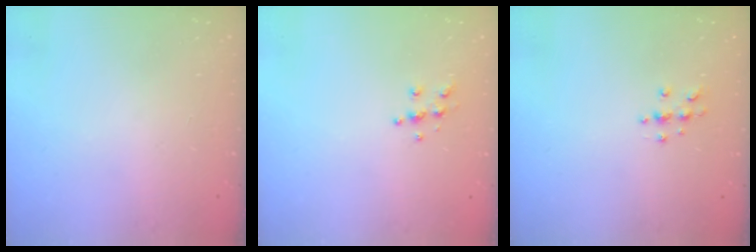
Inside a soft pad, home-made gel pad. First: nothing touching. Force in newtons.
{"total": 5.5, "press": 5.5, "slide": 0.5}
{"total": 6.3, "press": 6.3, "slide": 0.8}